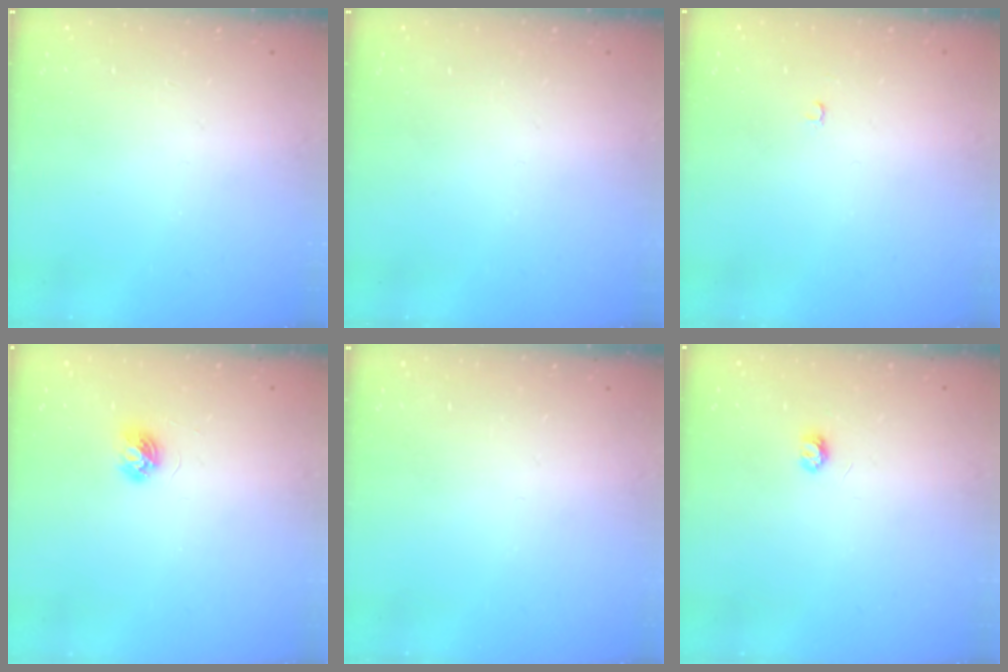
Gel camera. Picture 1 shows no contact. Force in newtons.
{"total": 0.0}
{"total": 2.1, "press": 2.1, "slide": 0.2}
{"total": 4.6, "press": 4.6, "slide": 0.5}
{"total": 0.0}
{"total": 3.3, "press": 3.3, "slide": 0.2}